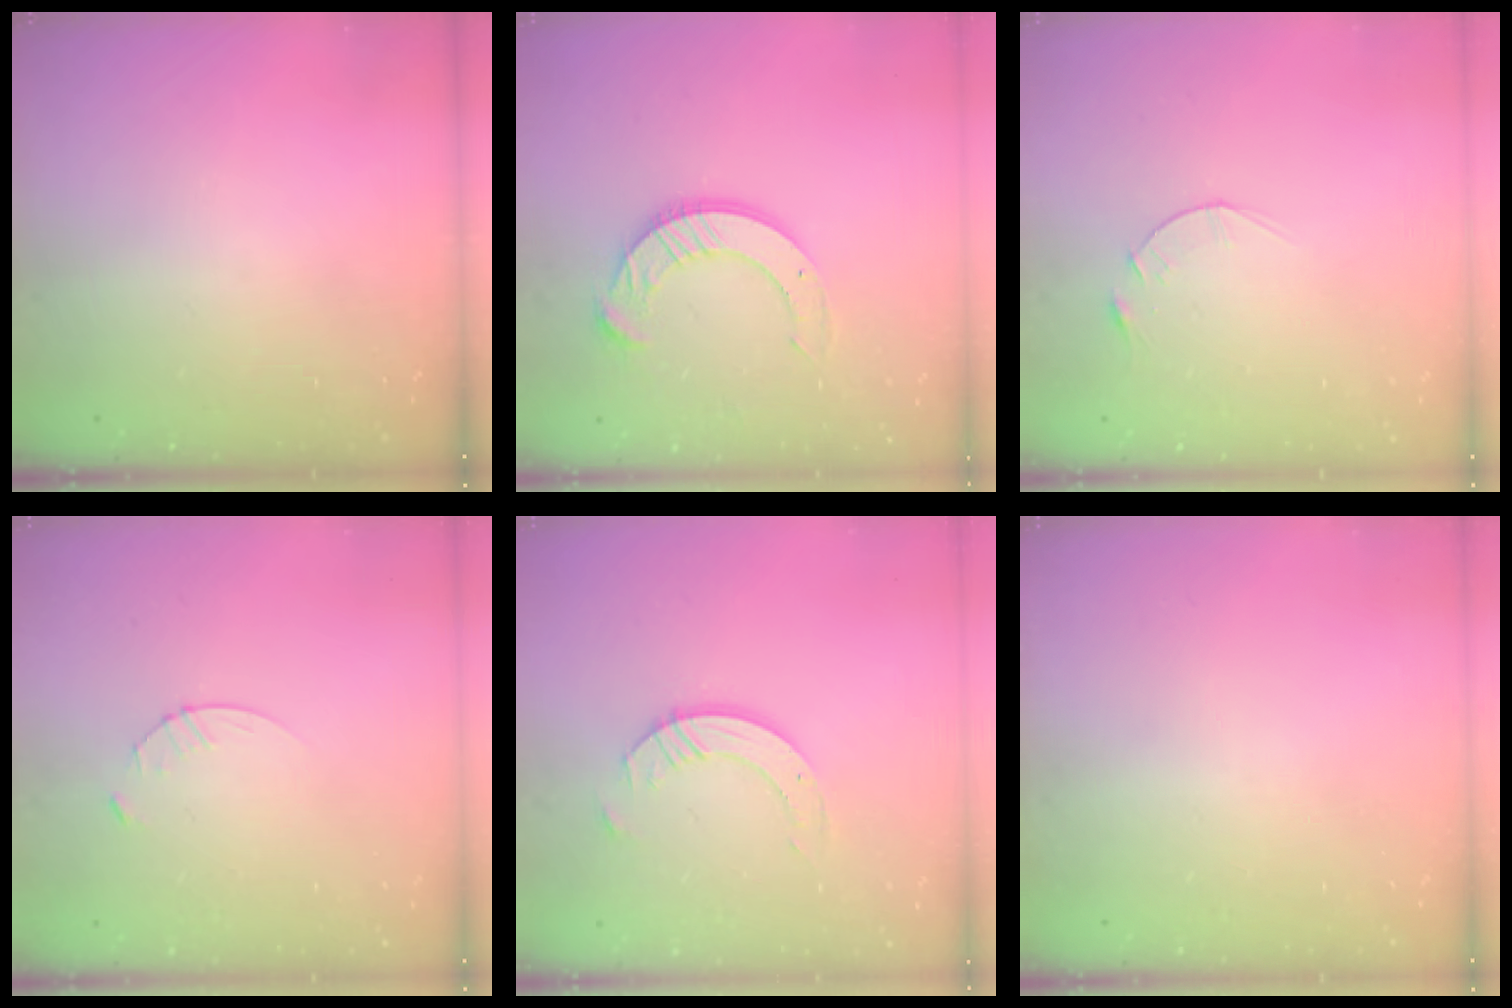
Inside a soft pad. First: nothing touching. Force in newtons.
{"total": 12.2, "press": 12.1, "slide": 1.2}
{"total": 3.1, "press": 3.1, "slide": 0.4}
{"total": 3.4, "press": 3.4, "slide": 0.4}
{"total": 8.0, "press": 7.9, "slide": 0.7}
{"total": 0.0}